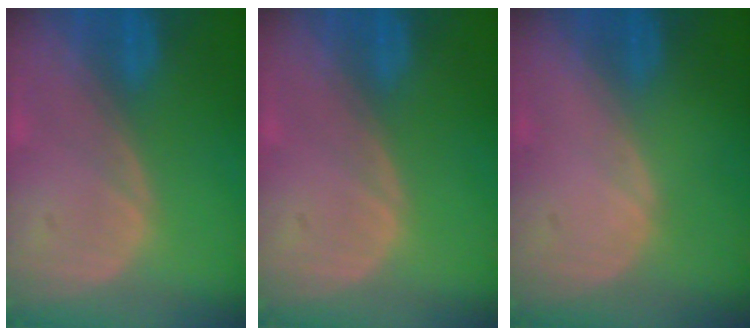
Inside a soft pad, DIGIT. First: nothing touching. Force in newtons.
{"total": 0.0}
{"total": 0.0}